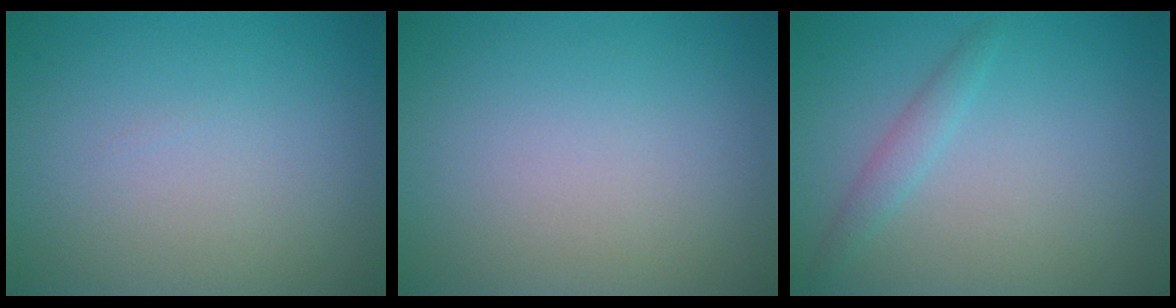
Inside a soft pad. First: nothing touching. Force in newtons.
{"total": 0.0}
{"total": 1.4, "press": 1.4, "slide": 0.1}